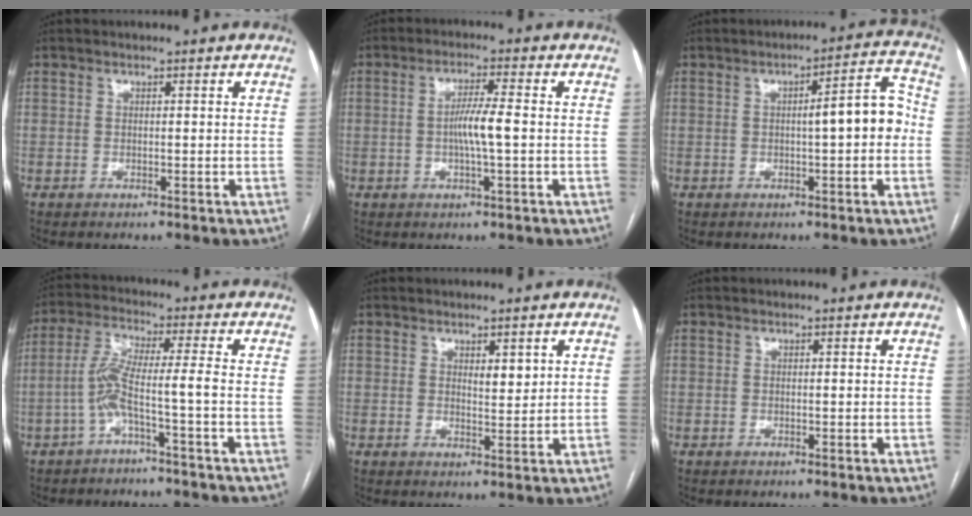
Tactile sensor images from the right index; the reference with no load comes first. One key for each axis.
{"total": 5.1, "fx": -0.5, "fy": 0.0, "fz": 5.0, "tx": -0.096, "ty": 0.001, "tz": -0.010}
{"total": 7.1, "fx": -0.4, "fy": 1.3, "fz": 7.0, "tx": -0.092, "ty": 0.030, "tz": -0.007}
{"total": 5.8, "fx": -2.4, "fy": -0.7, "fz": 5.2, "tx": -0.111, "ty": 0.021, "tz": -0.049}
{"total": 2.4, "fx": 1.1, "fy": 0.9, "fz": 1.9, "tx": -0.030, "ty": -0.005, "tz": 0.021}
{"total": 0.0}